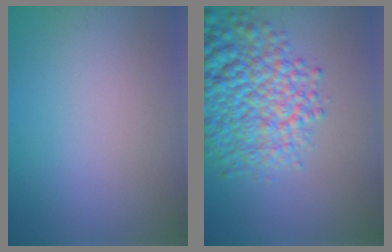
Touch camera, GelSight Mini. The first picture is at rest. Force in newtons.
{"total": 8.6, "press": 8.6, "slide": 0.3}